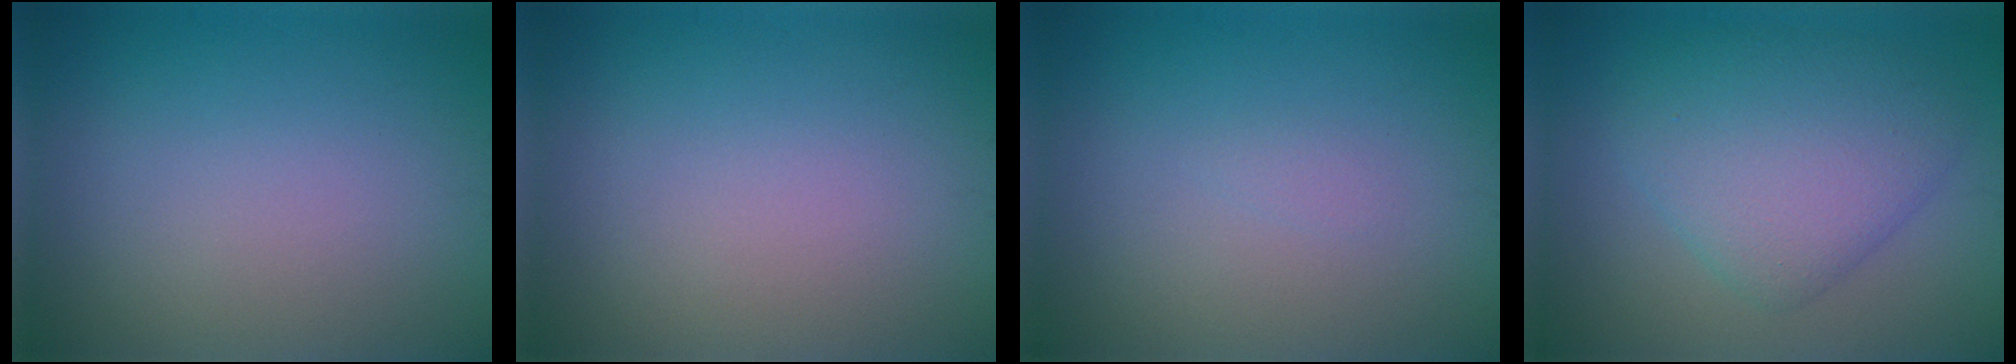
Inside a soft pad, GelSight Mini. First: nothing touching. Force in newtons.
{"total": 0.0}
{"total": 0.5, "press": 0.5, "slide": 0.1}
{"total": 6.0, "press": 6.0, "slide": 0.1}